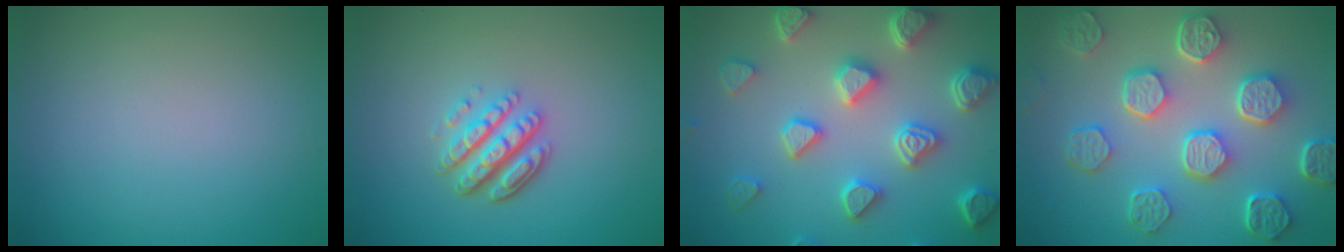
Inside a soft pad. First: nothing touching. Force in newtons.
{"total": 4.7, "press": 3.4, "slide": 3.2}
{"total": 6.4, "press": 5.5, "slide": 3.3}
{"total": 7.9, "press": 6.0, "slide": 5.1}